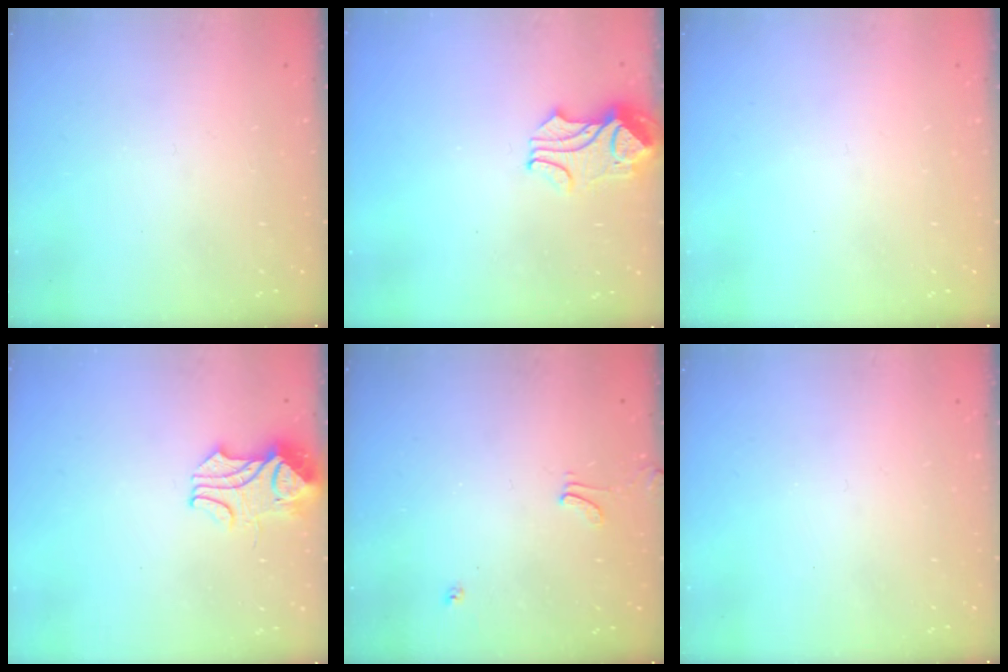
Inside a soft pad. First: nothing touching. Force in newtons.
{"total": 2.5, "press": 2.4, "slide": 0.6}
{"total": 0.0}
{"total": 2.3, "press": 2.1, "slide": 0.8}
{"total": 1.7, "press": 1.7, "slide": 0.4}
{"total": 0.0}